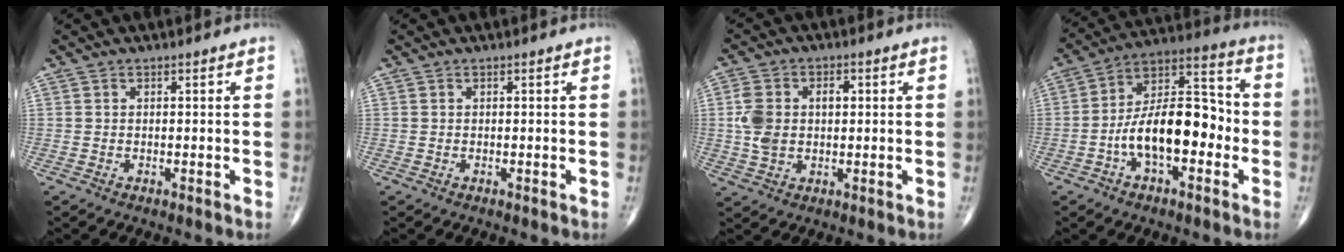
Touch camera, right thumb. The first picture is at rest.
{"total": 0.0}
{"total": 8.0, "force": [0.7, 5.4, 5.8], "torque": [-0.112, 0.017, 0.016]}
{"total": 16.5, "force": [-3.7, 8.3, 13.8], "torque": [-0.214, 0.047, -0.069]}